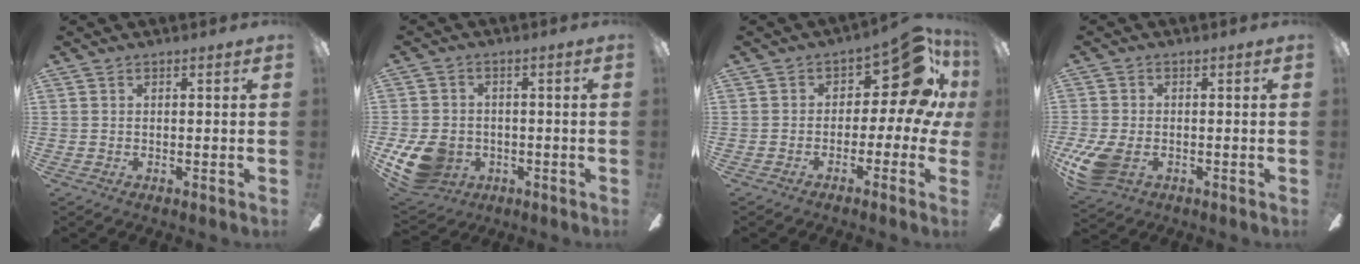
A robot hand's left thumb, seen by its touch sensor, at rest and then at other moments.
{"total": 12.2, "force": [-4.1, 9.5, 6.6], "torque": [-0.144, 0.018, -0.073]}
{"total": 13.4, "force": [4.4, 6.3, 10.9], "torque": [-0.153, -0.018, 0.067]}
{"total": 8.5, "force": [-2.8, 5.5, 5.9], "torque": [-0.140, -0.002, -0.049]}